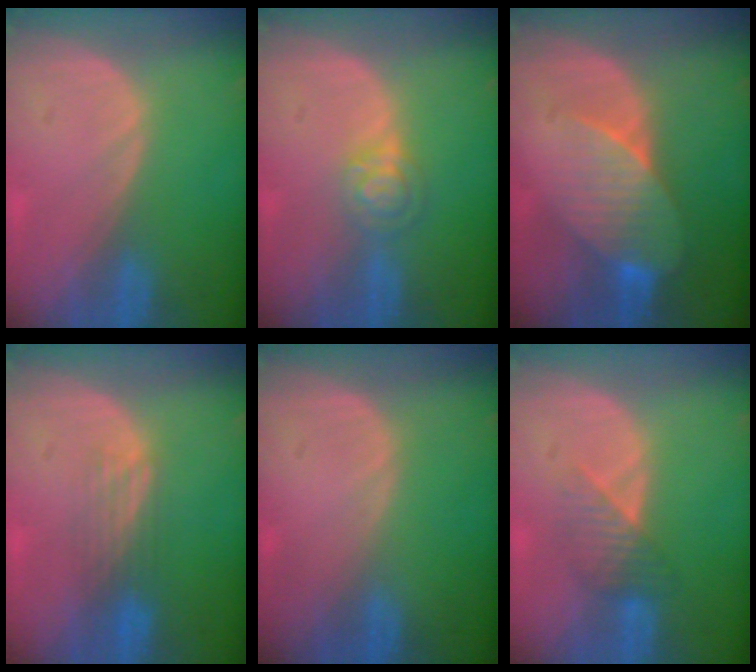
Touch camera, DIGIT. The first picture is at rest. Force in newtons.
{"total": 4.0, "press": 3.6, "slide": 1.7}
{"total": 8.0, "press": 7.2, "slide": 3.4}
{"total": 4.1, "press": 3.4, "slide": 2.3}
{"total": 0.0}
{"total": 3.8, "press": 3.4, "slide": 1.5}